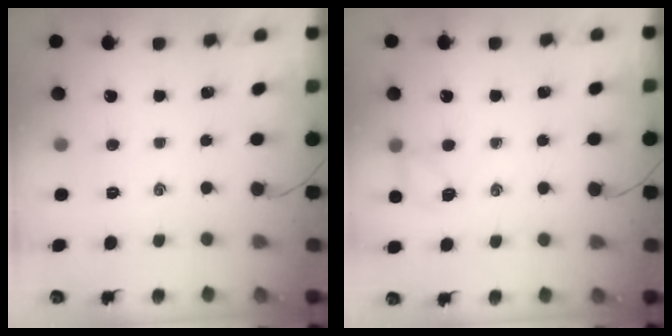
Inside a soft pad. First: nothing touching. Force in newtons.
{"total": 5.2, "press": 5.0, "slide": 1.6}